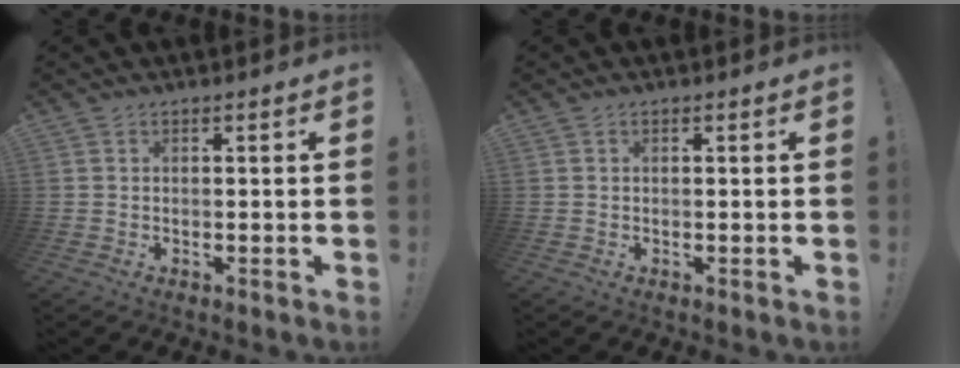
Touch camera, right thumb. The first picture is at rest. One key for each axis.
{"total": 0.0}